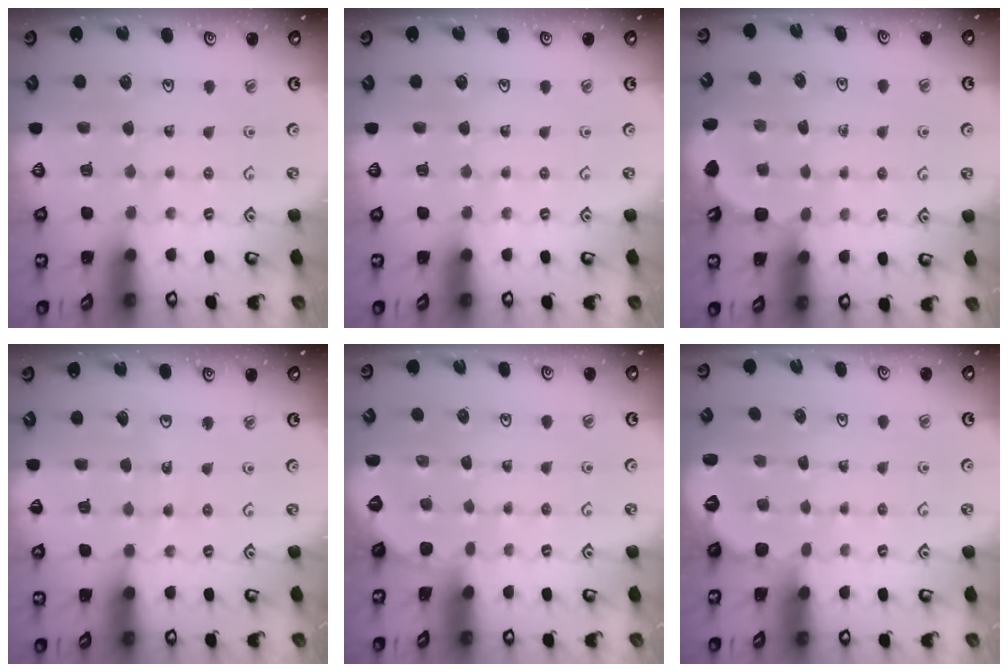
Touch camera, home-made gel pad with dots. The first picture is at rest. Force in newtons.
{"total": 0.0}
{"total": 2.5, "press": 2.1, "slide": 1.5}
{"total": 2.5, "press": 2.5, "slide": 0.2}
{"total": 0.0}
{"total": 2.0, "press": 0.6, "slide": 1.9}